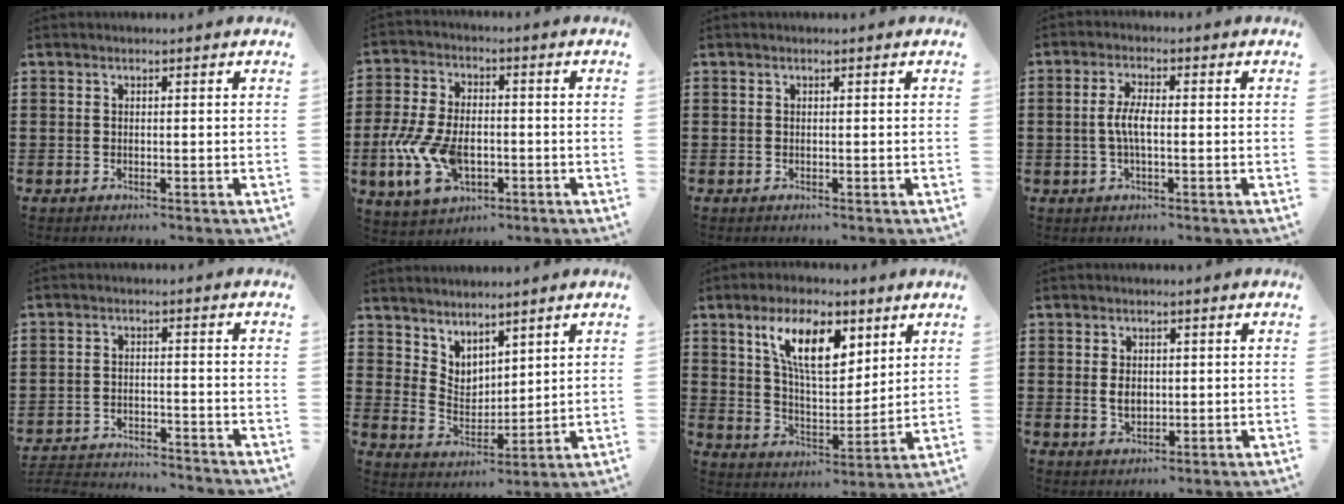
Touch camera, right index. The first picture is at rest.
{"total": 10.4, "force": [-2.9, 6.1, 8.0], "torque": [-0.196, -0.004, -0.054]}
{"total": 0.0}
{"total": 4.1, "force": [-0.6, 1.2, 3.9], "torque": [-0.092, -0.005, -0.020]}
{"total": 3.7, "force": [-3.7, 0.1, 0.2], "torque": [-0.017, -0.004, -0.081]}
{"total": 4.3, "force": [3.9, 1.8, -0.3], "torque": [-0.014, -0.018, 0.075]}
{"total": 11.2, "force": [5.9, 4.7, 8.3], "torque": [-0.165, 0.003, 0.103]}
{"total": 3.0, "force": [0.0, 2.0, 2.3], "torque": [-0.040, 0.002, -0.002]}